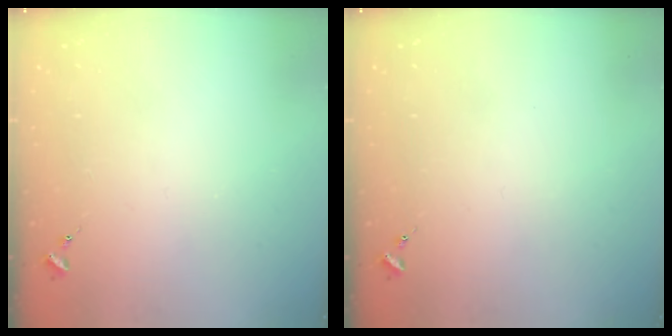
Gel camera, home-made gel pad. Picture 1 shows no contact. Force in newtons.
{"total": 0.0}